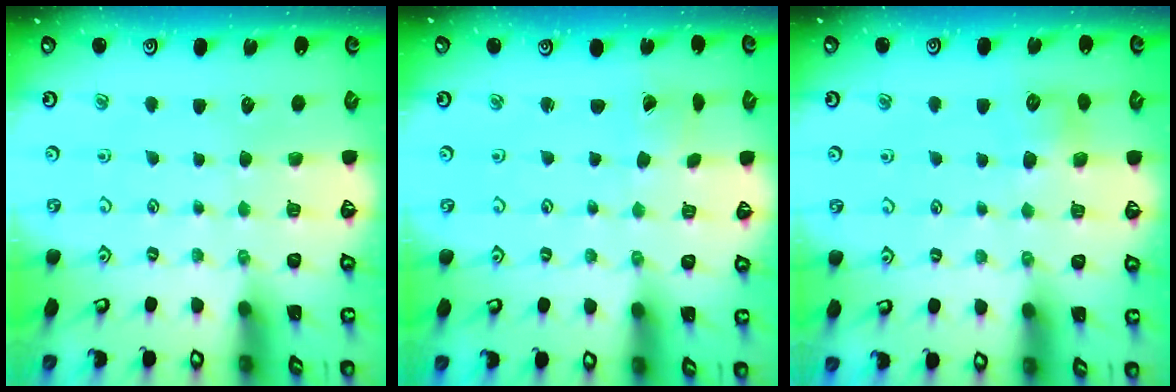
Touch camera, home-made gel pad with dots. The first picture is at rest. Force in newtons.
{"total": 1.0, "press": 0.9, "slide": 0.4}
{"total": 5.7, "press": 5.7, "slide": 0.6}